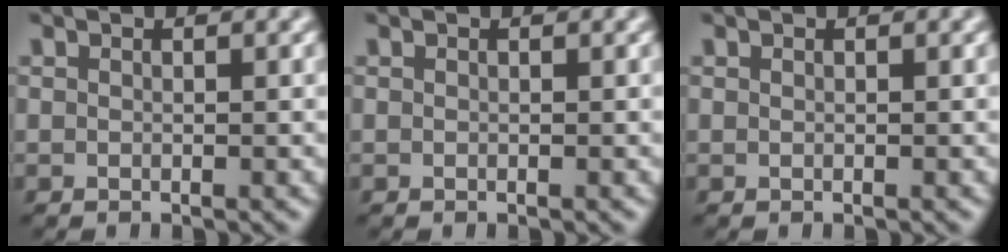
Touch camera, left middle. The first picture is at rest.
{"total": 0.0}
{"total": 0.0}